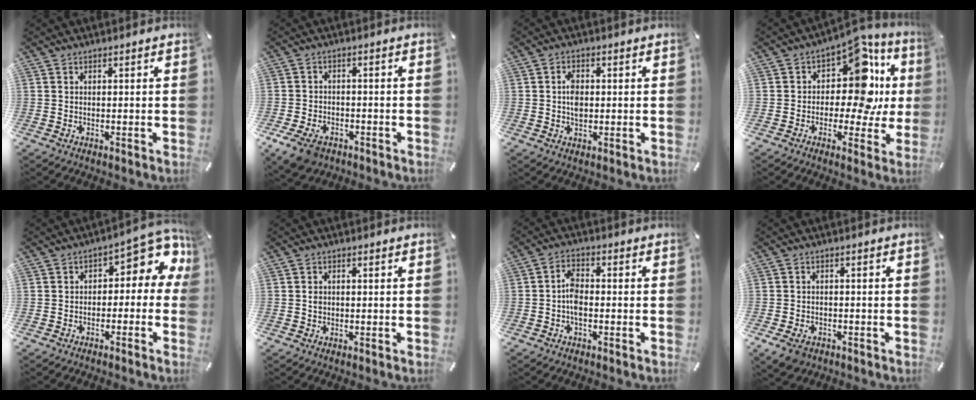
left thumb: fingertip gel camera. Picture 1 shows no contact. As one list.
[{"total": 6.6, "force": [-3.7, 4.3, 3.2], "torque": [-0.073, 0.015, -0.068]}, {"total": 4.1, "force": [0.1, 2.7, 3.1], "torque": [-0.045, 0.000, -0.002]}, {"total": 15.5, "force": [3.6, 9.0, 12.1], "torque": [-0.177, -0.032, 0.057]}, {"total": 7.6, "force": [1.5, 4.6, 5.9], "torque": [-0.071, -0.013, 0.022]}, {"total": 1.3, "force": [-0.1, 1.0, 0.8], "torque": [-0.017, 0.003, -0.004]}, {"total": 4.8, "force": [-1.1, 2.6, 3.9], "torque": [-0.075, 0.009, -0.020]}, {"total": 4.2, "force": [-2.4, 2.9, 1.9], "torque": [-0.044, 0.011, -0.047]}]